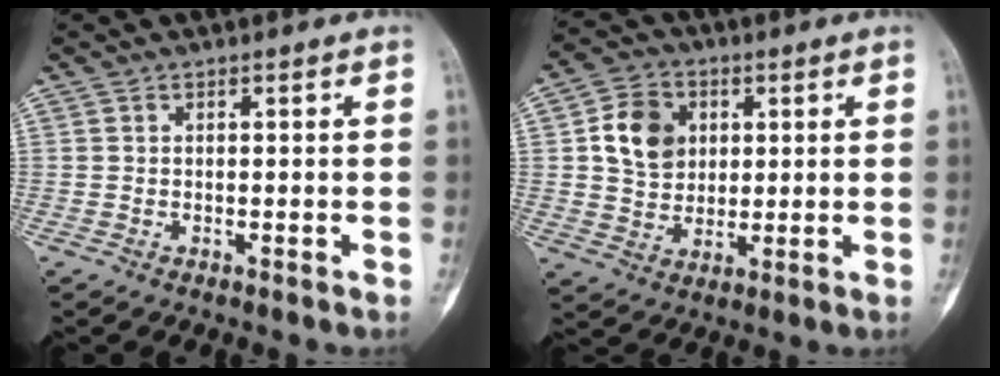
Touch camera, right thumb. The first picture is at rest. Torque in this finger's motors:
{"motor_torque": [-0.47, 0.20, 0.23, -0.10, 0.04]}